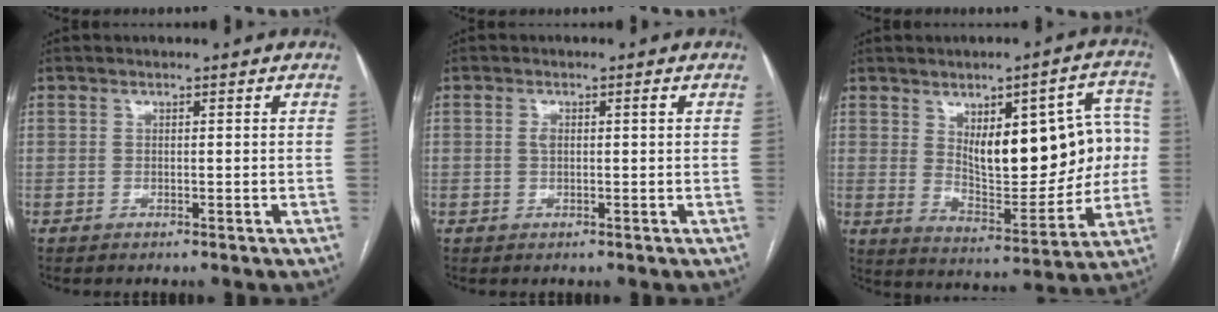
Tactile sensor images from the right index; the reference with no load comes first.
{"total": 1.8, "force": [0.3, 0.6, 1.7], "torque": [-0.037, 0.009, 0.008]}
{"total": 16.9, "force": [2.8, 6.9, 15.2], "torque": [-0.198, 0.027, 0.058]}